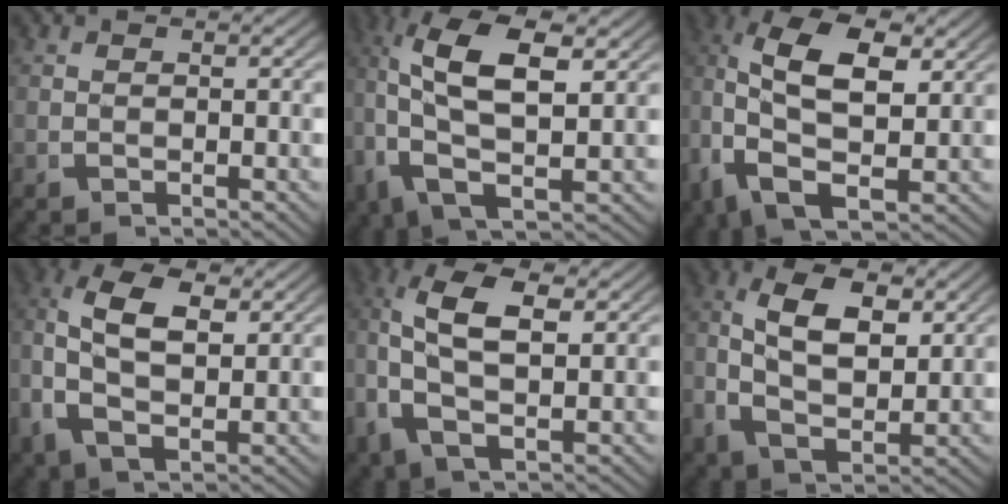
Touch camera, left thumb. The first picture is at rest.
{"total": 9.0, "force": [1.8, 4.6, 7.5], "torque": [-0.180, -0.029, 0.046]}
{"total": 10.2, "force": [1.1, 6.4, 7.8], "torque": [-0.181, -0.038, 0.033]}
{"total": 8.2, "force": [2.0, 5.2, 6.1], "torque": [-0.144, -0.020, 0.045]}
{"total": 7.1, "force": [1.9, 3.7, 5.7], "torque": [-0.141, -0.015, 0.044]}
{"total": 8.9, "force": [0.8, 5.5, 6.9], "torque": [-0.149, -0.024, 0.024]}